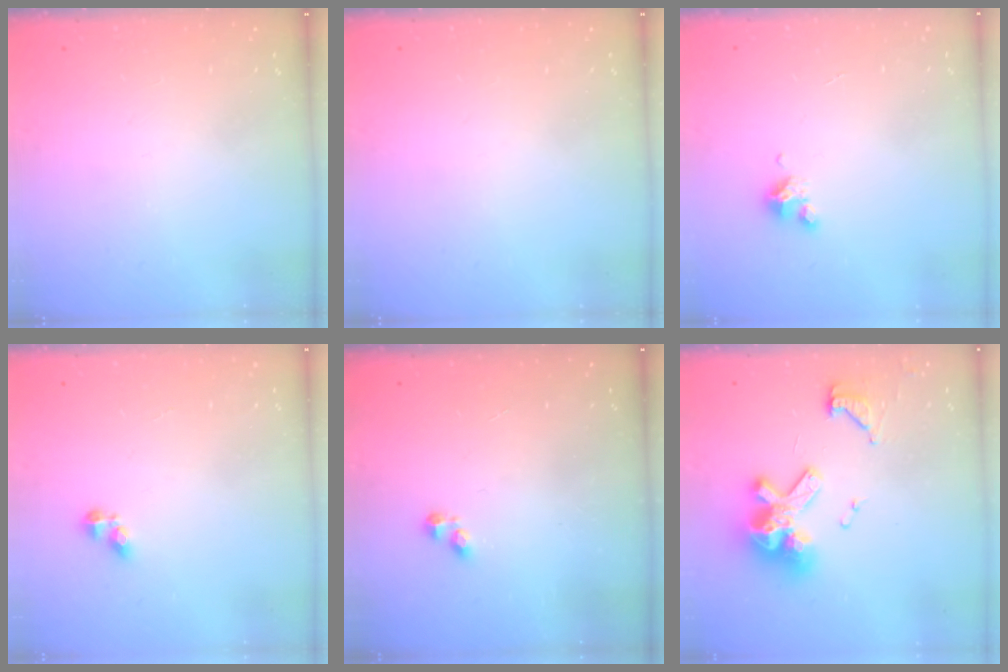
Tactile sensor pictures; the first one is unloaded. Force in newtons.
{"total": 0.0}
{"total": 3.5, "press": 3.5, "slide": 0.3}
{"total": 3.1, "press": 3.0, "slide": 0.4}
{"total": 2.3, "press": 2.3, "slide": 0.4}
{"total": 14.7, "press": 14.6, "slide": 1.7}